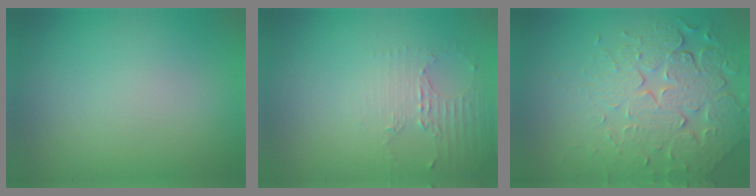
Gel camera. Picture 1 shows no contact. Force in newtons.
{"total": 2.3, "press": 1.6, "slide": 1.6}
{"total": 8.0, "press": 5.6, "slide": 5.6}